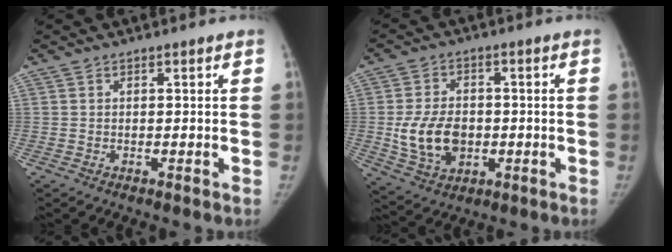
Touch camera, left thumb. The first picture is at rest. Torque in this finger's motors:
{"motor_torque": [-0.11, 0.23, 0.06, -0.06, 0.06]}